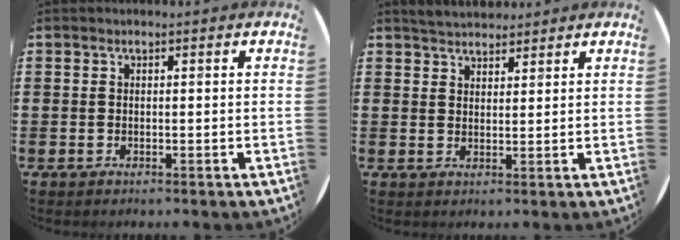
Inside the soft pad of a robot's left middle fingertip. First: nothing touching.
{"total": 3.1, "force": [3.1, 0.6, 0.2], "torque": [-0.009, -0.002, 0.058]}